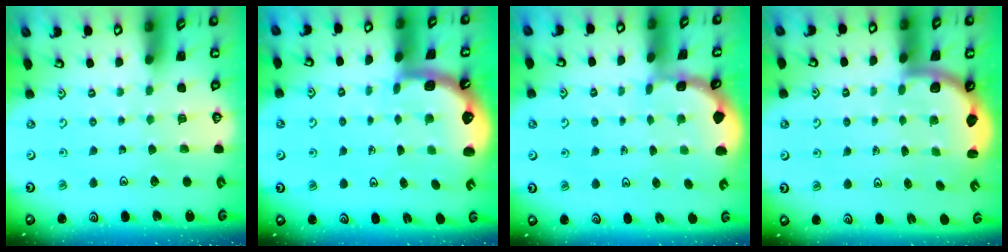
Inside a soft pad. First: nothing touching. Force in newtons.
{"total": 1.4, "press": 1.4, "slide": 0.1}
{"total": 1.6, "press": 1.5, "slide": 0.2}
{"total": 2.5, "press": 2.4, "slide": 0.7}